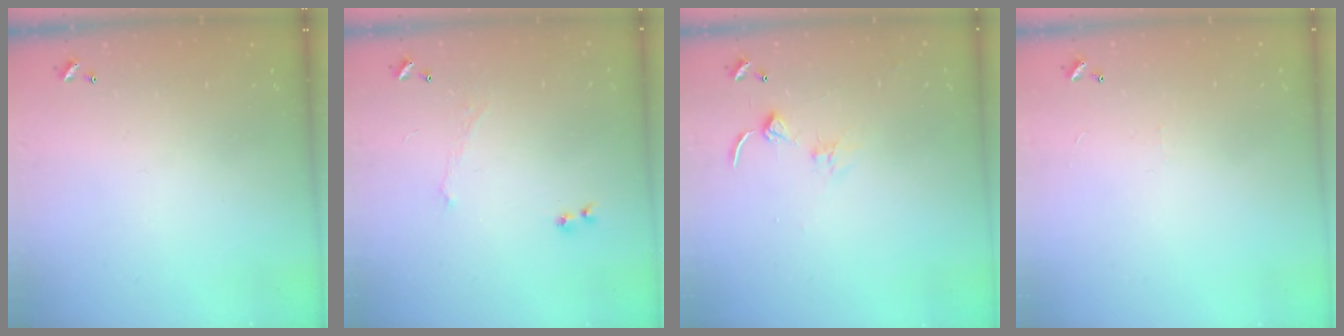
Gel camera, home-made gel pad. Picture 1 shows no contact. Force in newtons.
{"total": 1.2, "press": 1.0, "slide": 0.8}
{"total": 1.4, "press": 1.3, "slide": 0.3}
{"total": 1.3, "press": 1.3, "slide": 0.4}